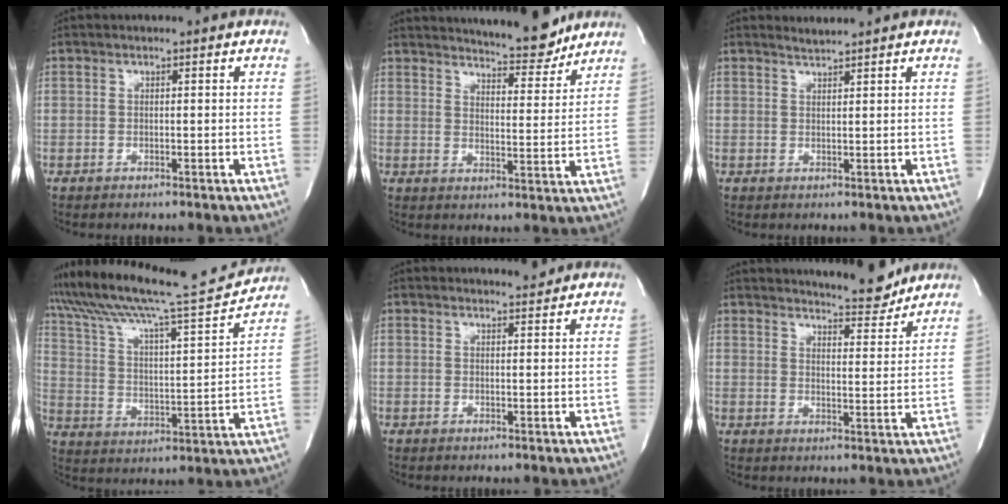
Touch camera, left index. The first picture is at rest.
{"total": 10.3, "force": [9.6, 1.3, 3.4], "torque": [-0.049, -0.020, 0.129]}
{"total": 1.2, "force": [1.1, -0.4, -0.1], "torque": [0.001, -0.005, 0.024]}
{"total": 18.9, "force": [17.5, -0.4, 7.1], "torque": [-0.133, -0.034, 0.274]}
{"total": 1.3, "force": [1.3, 0.0, 0.0], "torque": [-0.006, -0.010, 0.020]}
{"total": 7.4, "force": [7.1, 0.7, 1.8], "torque": [-0.031, -0.021, 0.095]}